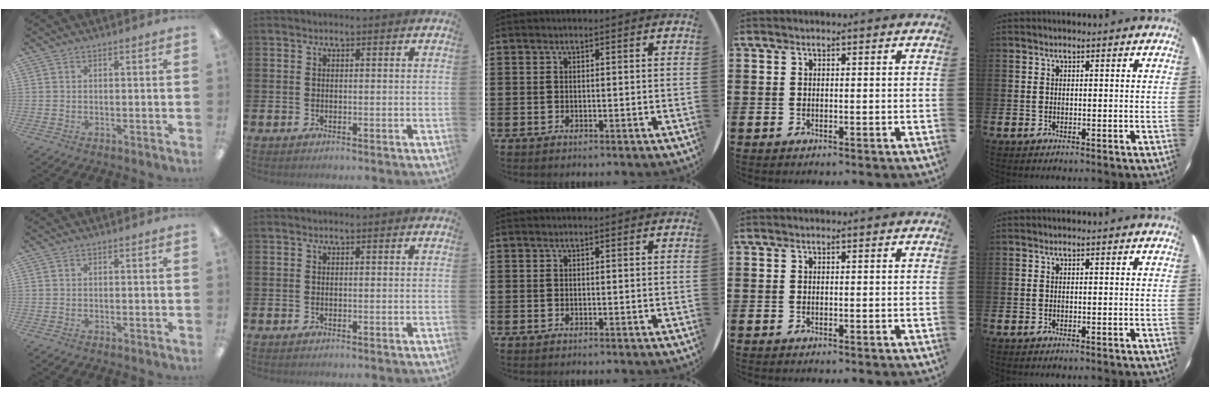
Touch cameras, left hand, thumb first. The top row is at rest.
{}